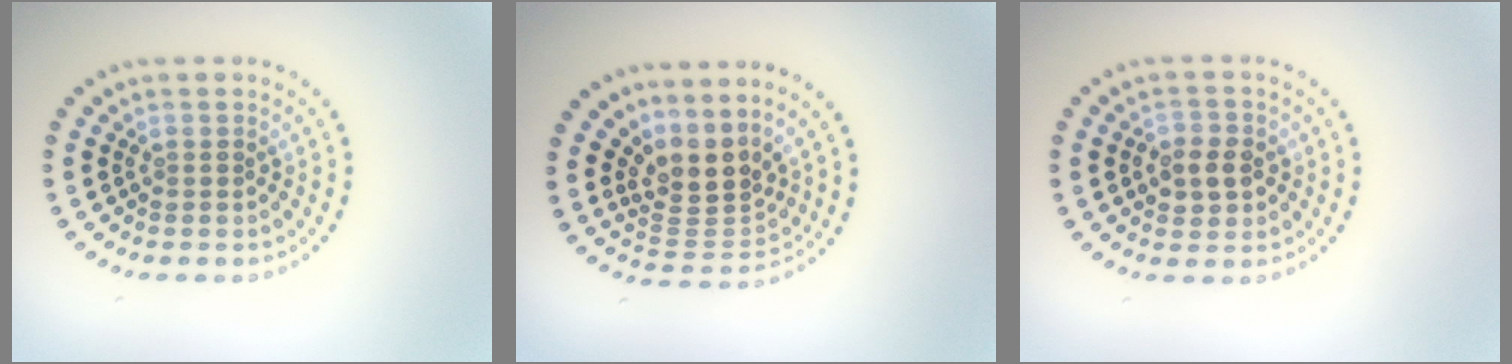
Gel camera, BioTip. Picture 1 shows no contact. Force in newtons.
{"total": 3.7, "press": 2.7, "slide": 2.5}
{"total": 2.8, "press": 2.7, "slide": 0.3}